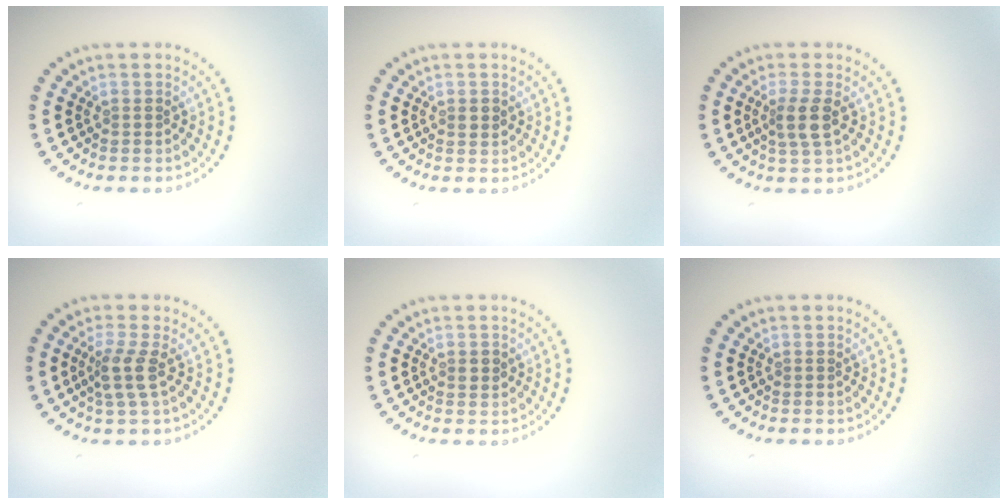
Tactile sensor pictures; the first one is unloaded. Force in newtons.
{"total": 1.2, "press": 1.2, "slide": 0.2}
{"total": 2.2, "press": 1.9, "slide": 1.1}
{"total": 2.4, "press": 1.9, "slide": 1.5}
{"total": 1.1, "press": 1.1, "slide": 0.0}
{"total": 0.0}